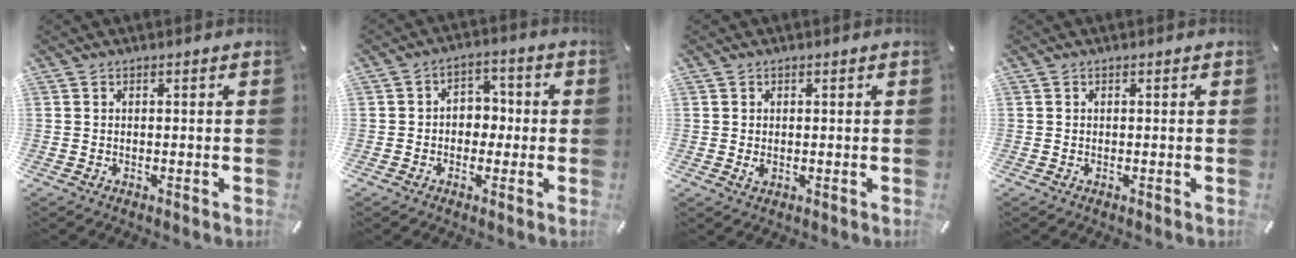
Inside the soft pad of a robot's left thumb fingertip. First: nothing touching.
{"total": 5.3, "force": [-1.2, 4.7, 2.3], "torque": [-0.033, 0.014, -0.027]}
{"total": 1.4, "force": [0.2, 1.2, 0.7], "torque": [-0.013, 0.003, 0.003]}
{"total": 0.0}